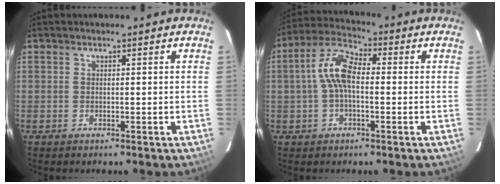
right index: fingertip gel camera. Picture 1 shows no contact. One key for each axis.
{"total": 8.1, "fx": -0.2, "fy": 3.8, "fz": 7.2, "tx": -0.154, "ty": 0.025, "tz": -0.008}